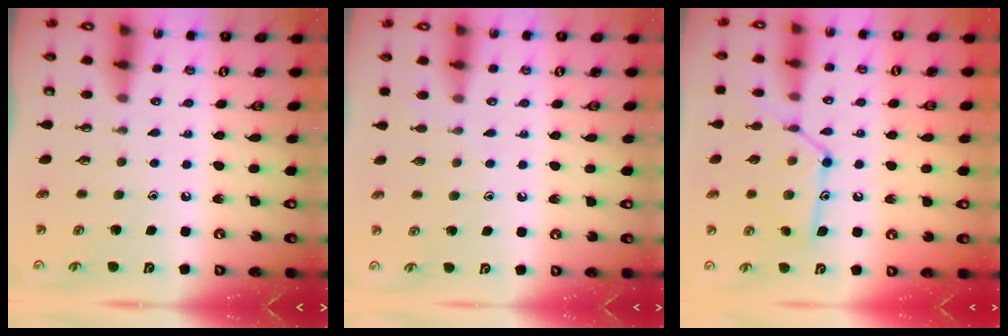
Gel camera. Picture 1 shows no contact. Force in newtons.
{"total": 3.6, "press": 3.6, "slide": 0.4}
{"total": 13.8, "press": 13.8, "slide": 0.7}